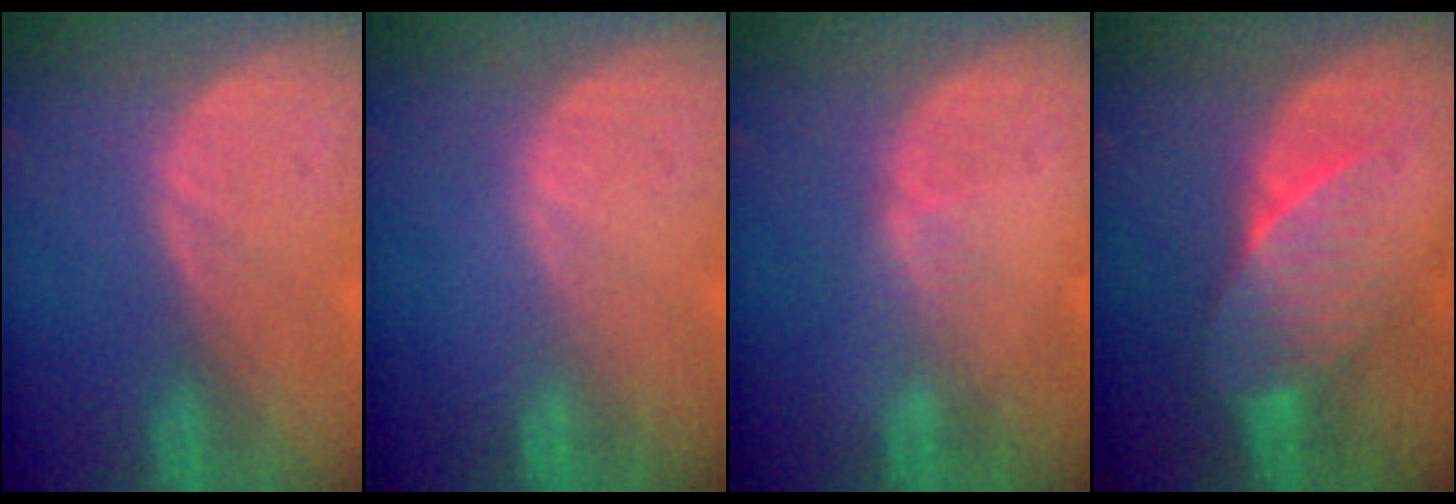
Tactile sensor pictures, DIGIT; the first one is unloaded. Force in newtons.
{"total": 0.0}
{"total": 1.3, "press": 1.3, "slide": 0.2}
{"total": 7.0, "press": 6.6, "slide": 2.3}